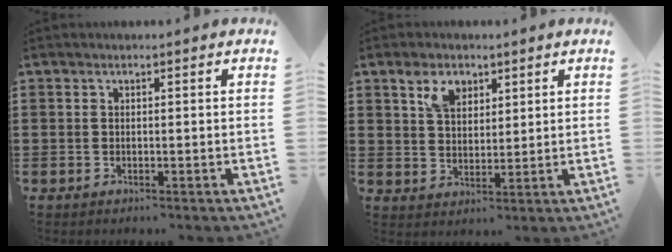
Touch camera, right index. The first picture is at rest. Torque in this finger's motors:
{"motor_torque": [0.10, 0.07, 0.34, 0.05]}